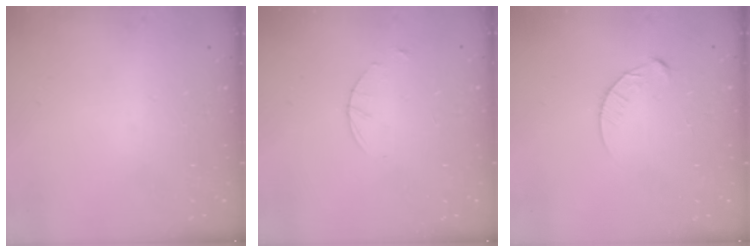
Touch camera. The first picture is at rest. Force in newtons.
{"total": 1.6, "press": 1.6, "slide": 0.2}
{"total": 4.3, "press": 4.3, "slide": 0.4}